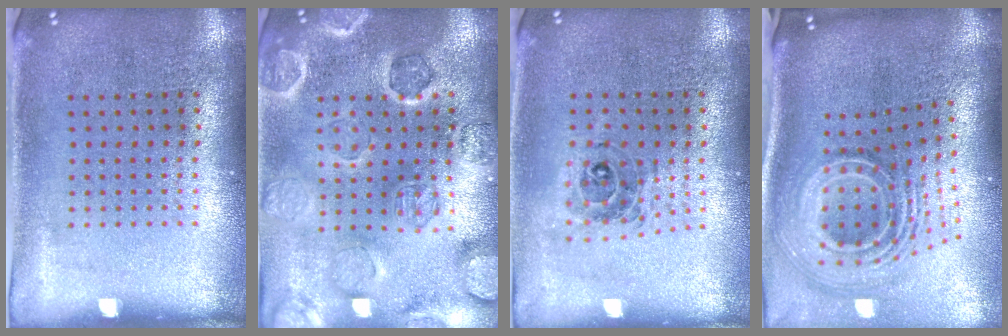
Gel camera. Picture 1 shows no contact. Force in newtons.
{"total": 2.7, "press": 2.7, "slide": 0.1}
{"total": 0.8, "press": 0.8, "slide": 0.1}
{"total": 3.2, "press": 2.0, "slide": 2.5}